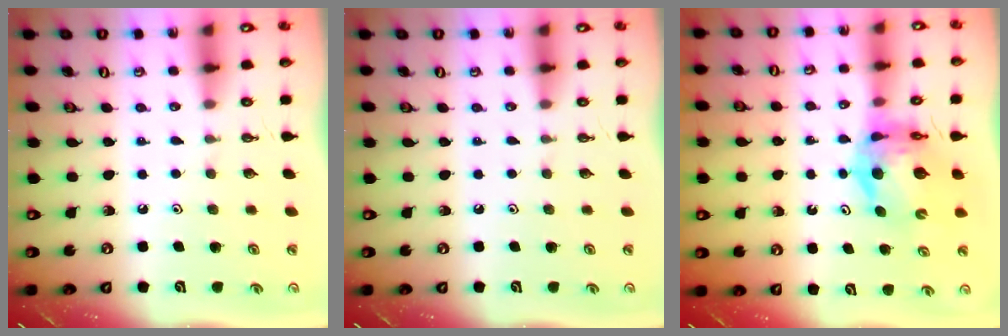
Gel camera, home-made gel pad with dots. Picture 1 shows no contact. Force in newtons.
{"total": 0.0}
{"total": 9.8, "press": 9.8, "slide": 1.1}